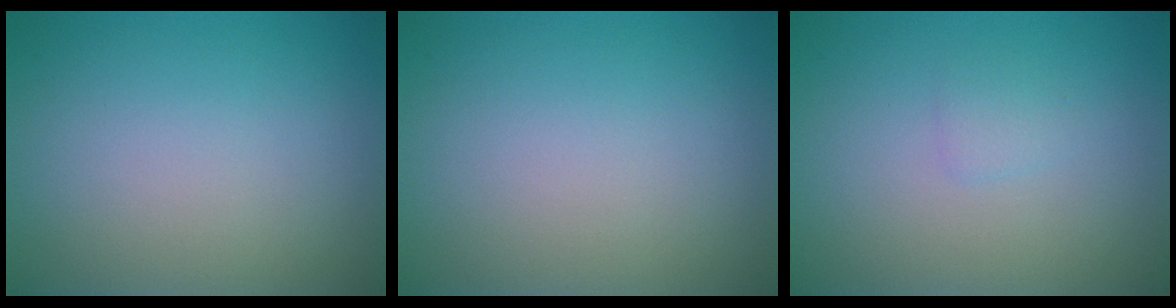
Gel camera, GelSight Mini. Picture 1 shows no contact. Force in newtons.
{"total": 0.0}
{"total": 0.8, "press": 0.8, "slide": 0.0}